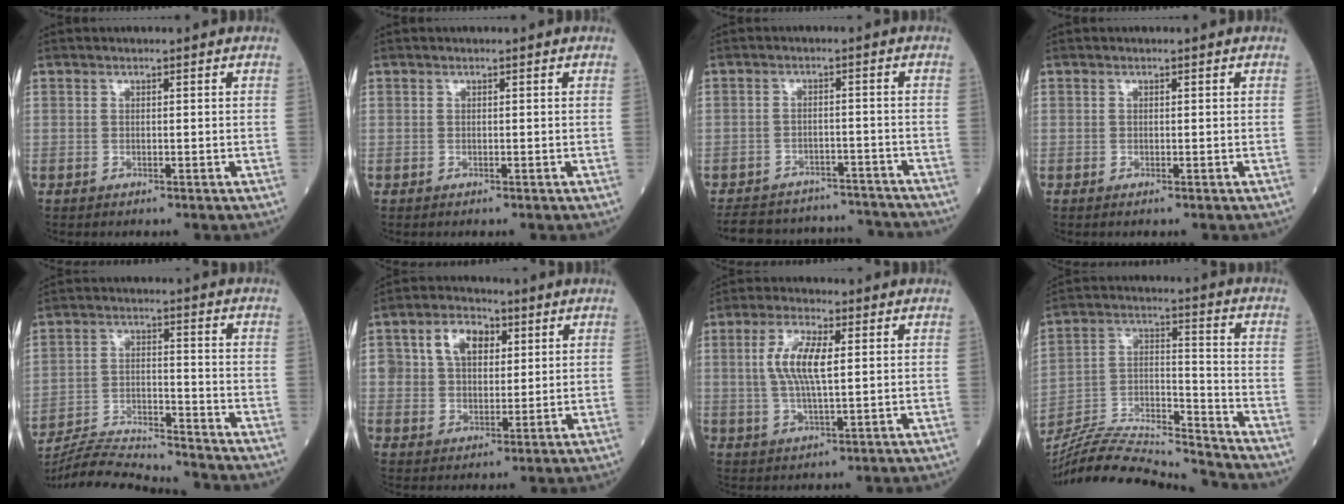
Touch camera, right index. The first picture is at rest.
{"total": 0.0}
{"total": 15.0, "force": [-14.1, 4.4, 2.7], "torque": [-0.050, 0.022, -0.182]}
{"total": 0.0}
{"total": 15.0, "force": [-14.5, -0.2, 3.5], "torque": [-0.060, -0.002, -0.235]}
{"total": 7.8, "force": [2.7, 5.3, 5.1], "torque": [-0.093, 0.022, 0.052]}
{"total": 7.7, "force": [1.4, 1.8, 7.4], "torque": [-0.155, 0.005, 0.029]}
{"total": 20.0, "force": [-19.2, 0.2, 5.8], "torque": [-0.124, 0.011, -0.324]}